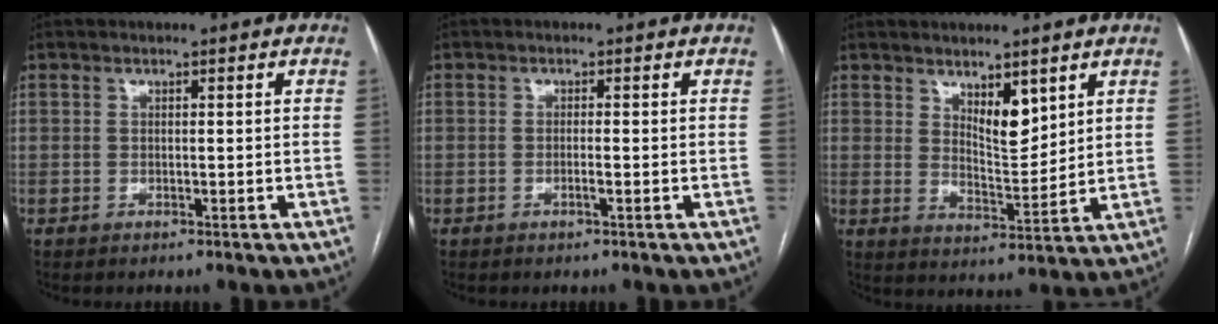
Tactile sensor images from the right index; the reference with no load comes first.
{"total": 1.2, "force": [-0.5, 0.0, 1.1], "torque": [-0.021, 0.000, -0.008]}
{"total": 5.8, "force": [3.4, 2.0, 4.2], "torque": [-0.074, -0.014, 0.066]}